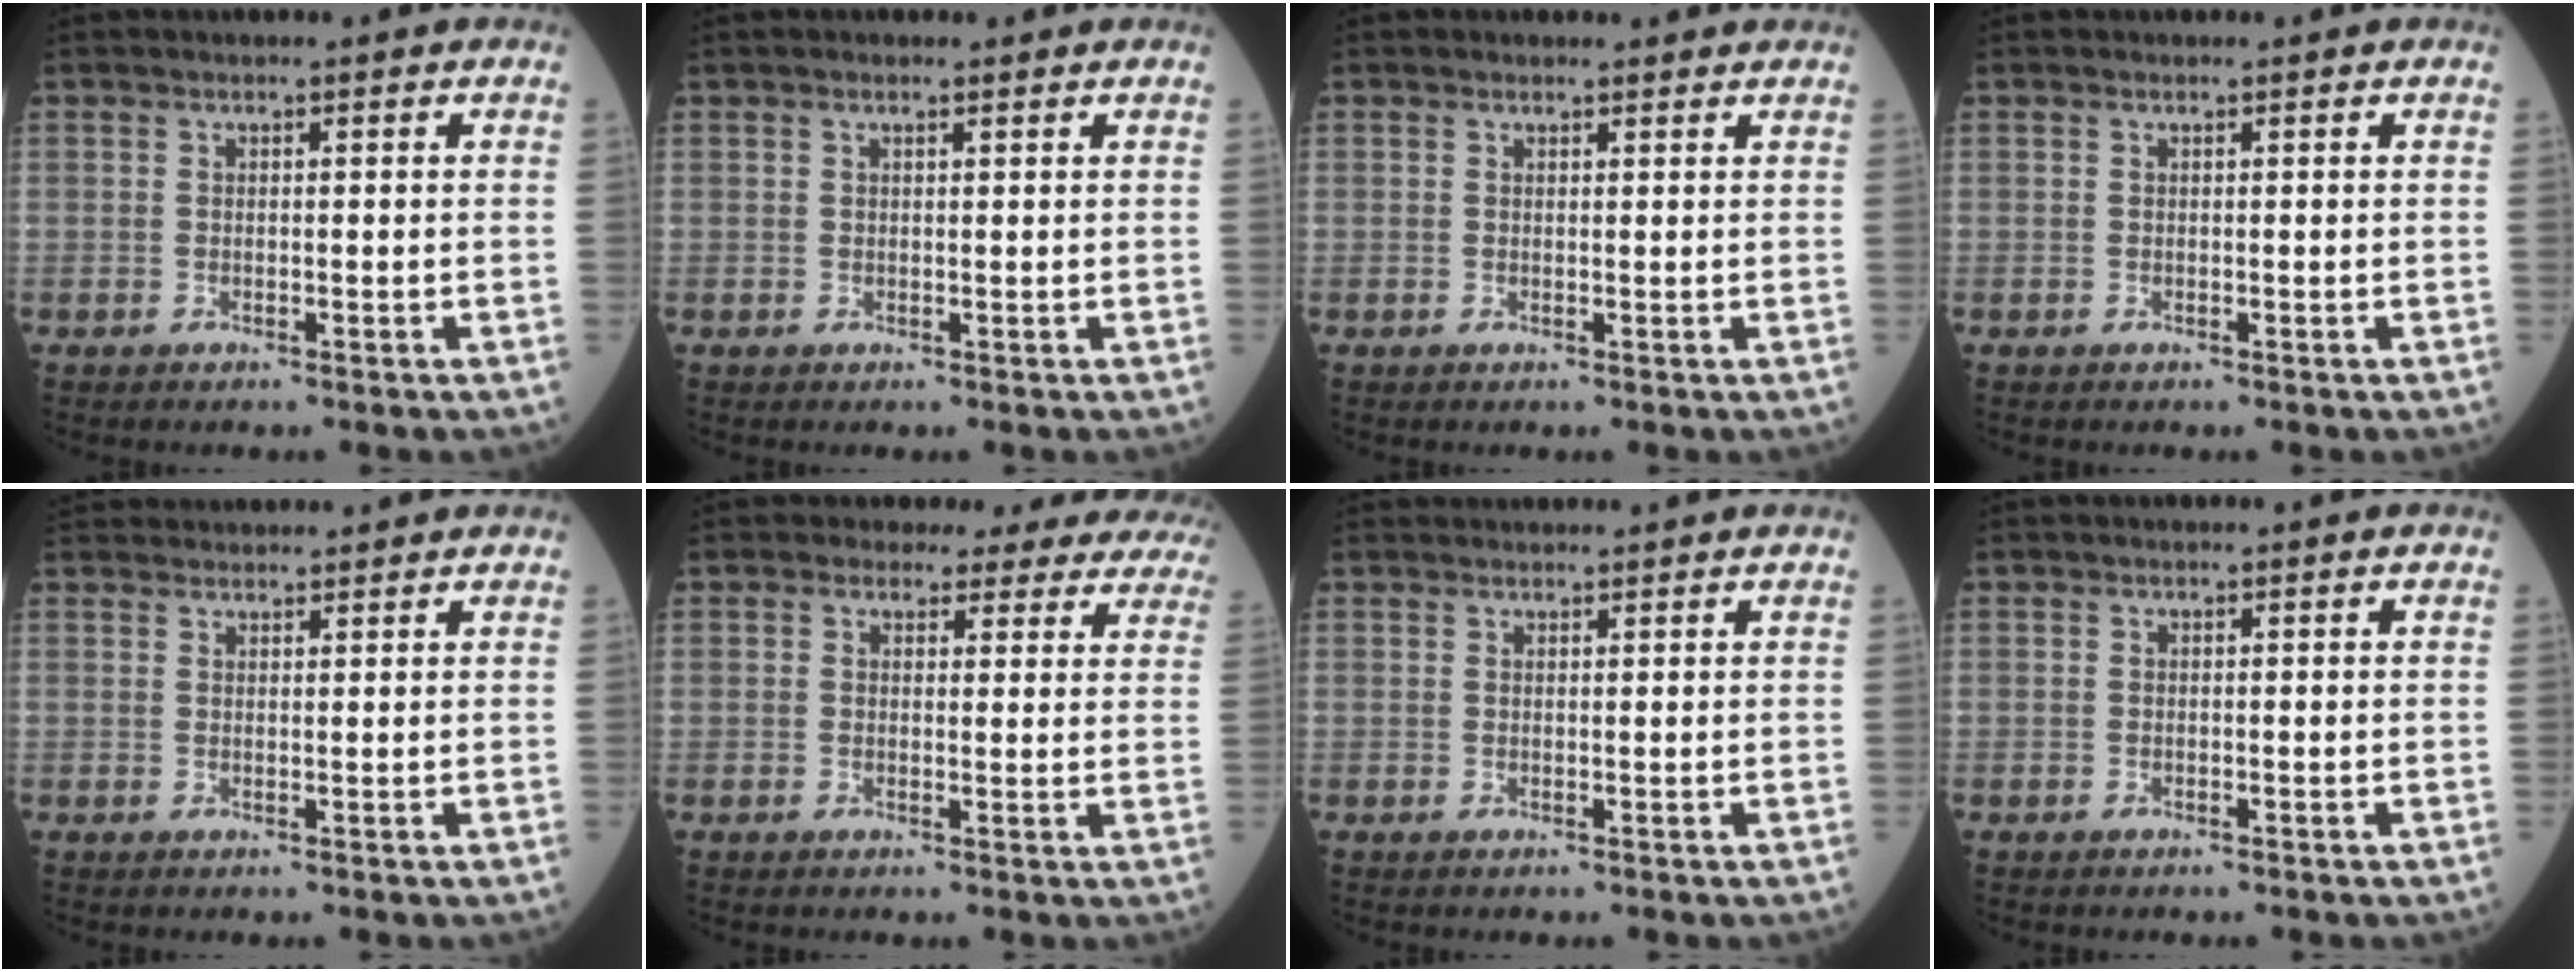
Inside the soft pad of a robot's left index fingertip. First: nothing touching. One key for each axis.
{"total": 1.2, "fx": 1.0, "fy": 0.2, "fz": 0.7, "tx": -0.015, "ty": 0.010, "tz": 0.015}
{"total": 1.6, "fx": 1.5, "fy": 0.3, "fz": 0.0, "tx": -0.014, "ty": 0.001, "tz": 0.016}
{"total": 0.0}
{"total": 8.1, "fx": 7.8, "fy": 1.1, "fz": 1.9, "tx": -0.028, "ty": 0.040, "tz": 0.113}
{"total": 12.8, "fx": 12.0, "fy": 4.3, "fz": 1.3, "tx": 0.021, "ty": -0.022, "tz": 0.102}
{"total": 3.9, "fx": 3.8, "fy": 0.4, "fz": 0.7, "tx": -0.010, "ty": 0.031, "tz": 0.052}
{"total": 0.0}